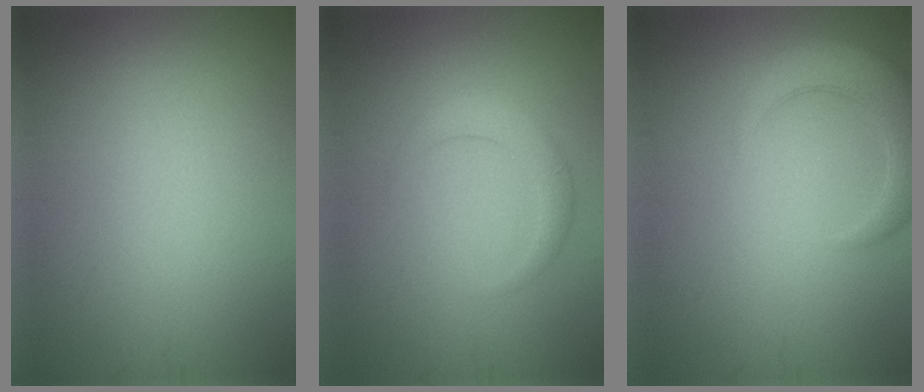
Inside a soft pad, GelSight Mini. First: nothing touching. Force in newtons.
{"total": 2.1, "press": 2.1, "slide": 0.1}
{"total": 4.5, "press": 4.5, "slide": 0.5}